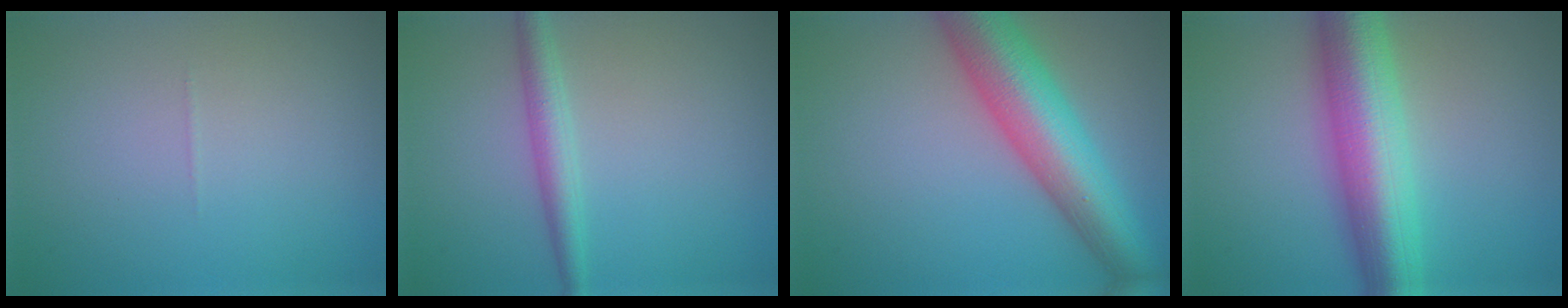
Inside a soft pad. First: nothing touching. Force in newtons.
{"total": 2.5, "press": 2.5, "slide": 0.0}
{"total": 9.0, "press": 9.0, "slide": 0.3}
{"total": 9.4, "press": 9.4, "slide": 0.2}